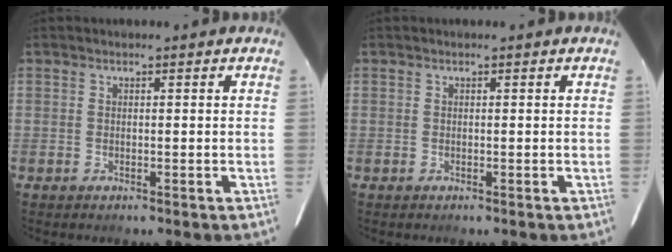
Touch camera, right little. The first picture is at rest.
{"total": 0.0}